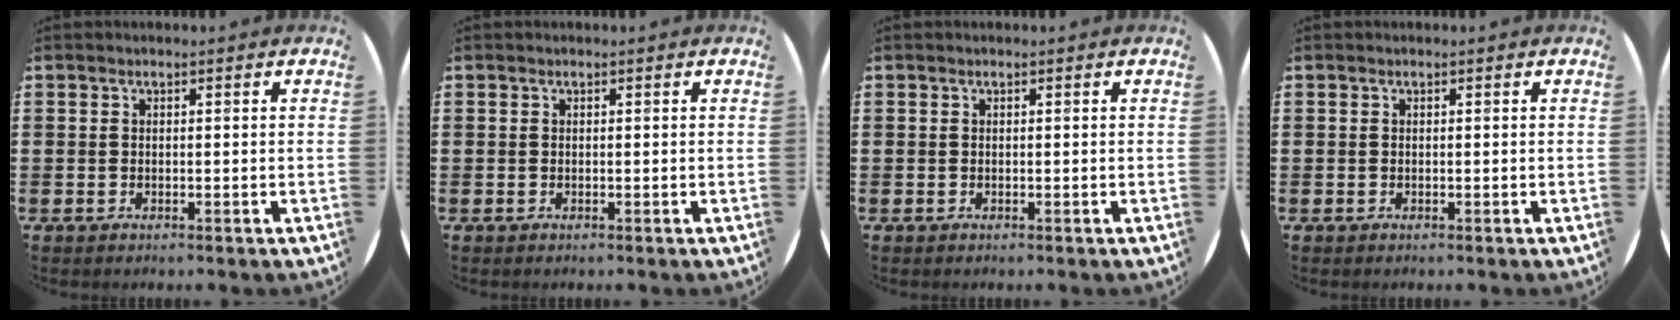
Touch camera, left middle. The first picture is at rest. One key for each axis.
{"total": 0.0}
{"total": 0.0}
{"total": 0.0}